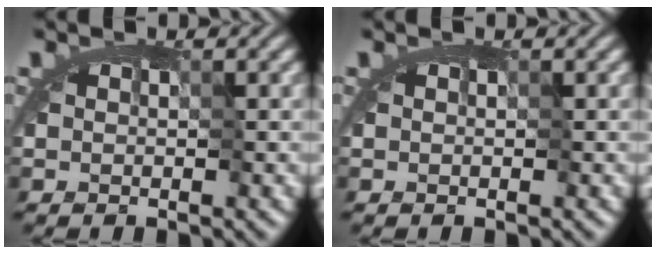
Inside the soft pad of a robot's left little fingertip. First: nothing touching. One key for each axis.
{"total": 0.0}